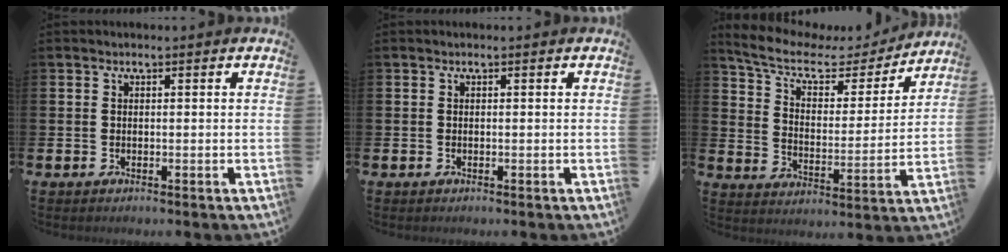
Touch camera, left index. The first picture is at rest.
{"total": 0.0}
{"total": 7.5, "force": [5.9, 3.2, 3.4], "torque": [-0.095, -0.035, 0.095]}